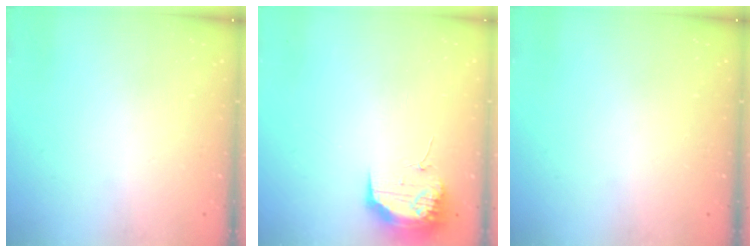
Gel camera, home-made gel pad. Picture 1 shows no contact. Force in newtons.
{"total": 13.8, "press": 11.9, "slide": 6.9}
{"total": 0.0}